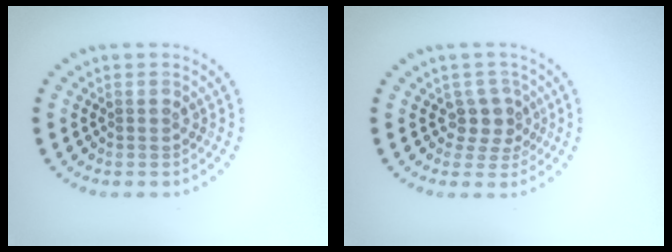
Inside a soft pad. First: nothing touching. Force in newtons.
{"total": 2.3, "press": 1.7, "slide": 1.5}